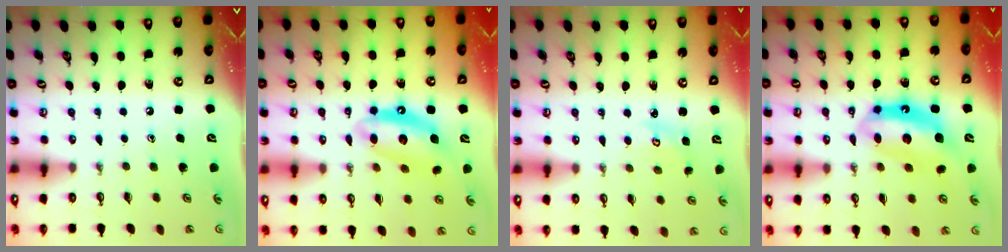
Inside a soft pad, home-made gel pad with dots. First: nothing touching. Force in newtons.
{"total": 12.4, "press": 12.4, "slide": 1.0}
{"total": 2.8, "press": 2.8, "slide": 0.3}
{"total": 12.6, "press": 12.6, "slide": 0.9}